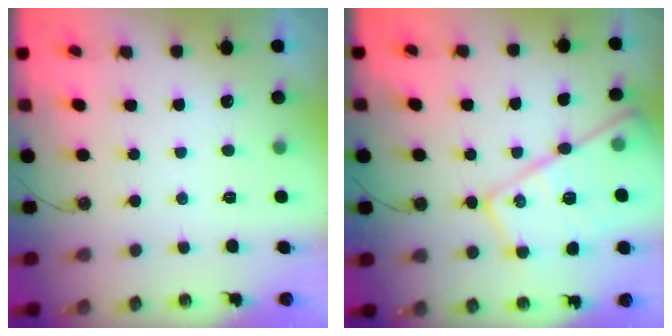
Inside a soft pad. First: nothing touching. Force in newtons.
{"total": 19.7, "press": 19.7, "slide": 1.0}